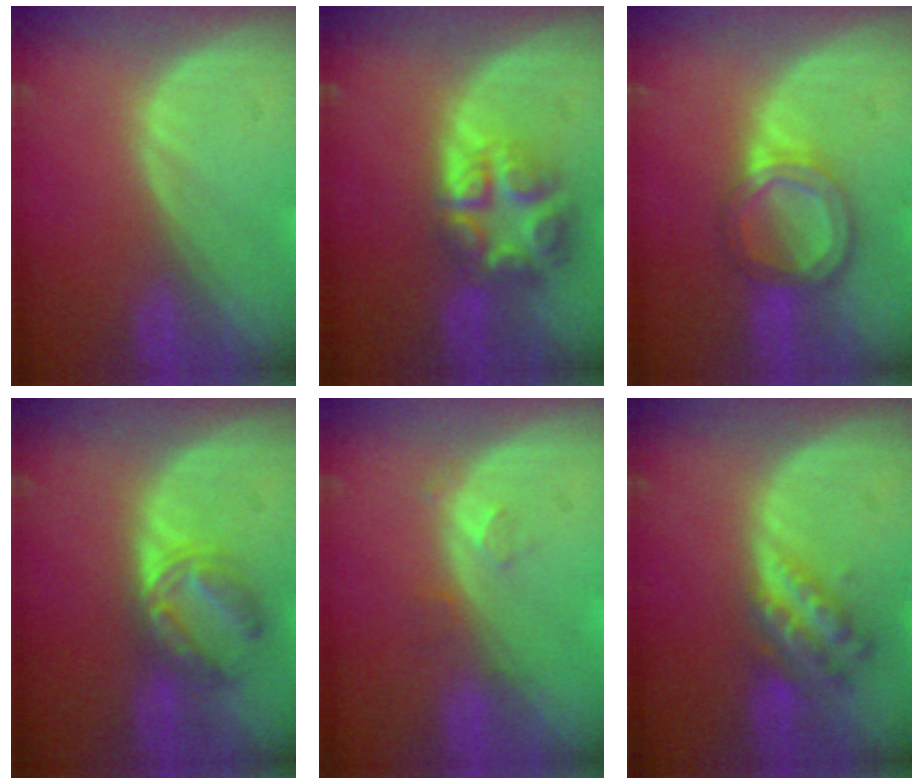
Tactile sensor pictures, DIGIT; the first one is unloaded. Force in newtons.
{"total": 8.0, "press": 6.9, "slide": 4.0}
{"total": 6.0, "press": 5.4, "slide": 2.5}
{"total": 5.7, "press": 5.6, "slide": 0.9}
{"total": 2.3, "press": 2.0, "slide": 1.1}
{"total": 6.1, "press": 5.3, "slide": 3.0}